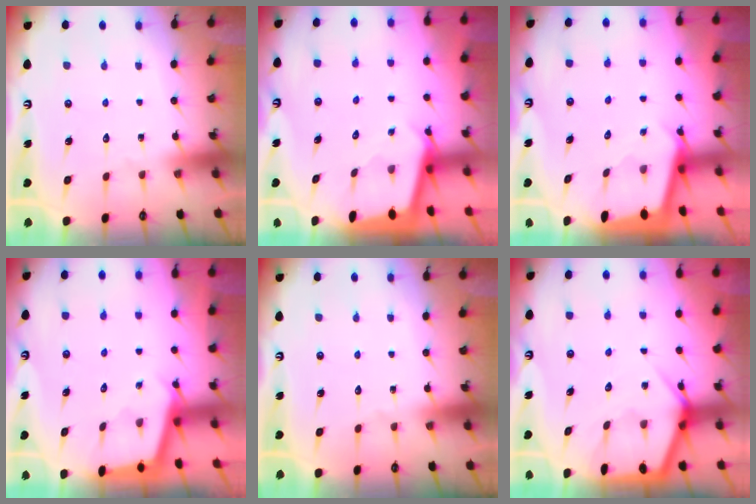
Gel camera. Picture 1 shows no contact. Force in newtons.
{"total": 2.4, "press": 2.4, "slide": 0.1}
{"total": 2.4, "press": 2.4, "slide": 0.1}
{"total": 2.5, "press": 2.5, "slide": 0.2}
{"total": 0.0}
{"total": 5.1, "press": 5.1, "slide": 0.5}